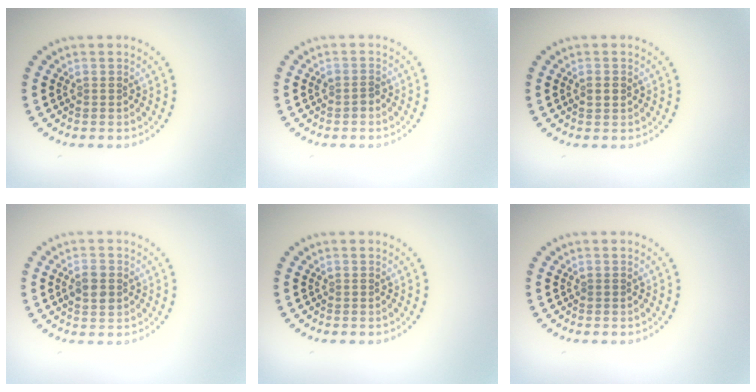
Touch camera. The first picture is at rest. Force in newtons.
{"total": 0.7, "press": 0.7, "slide": 0.3}
{"total": 0.9, "press": 0.9, "slide": 0.0}
{"total": 2.2, "press": 2.2, "slide": 0.1}
{"total": 0.0}
{"total": 0.0}